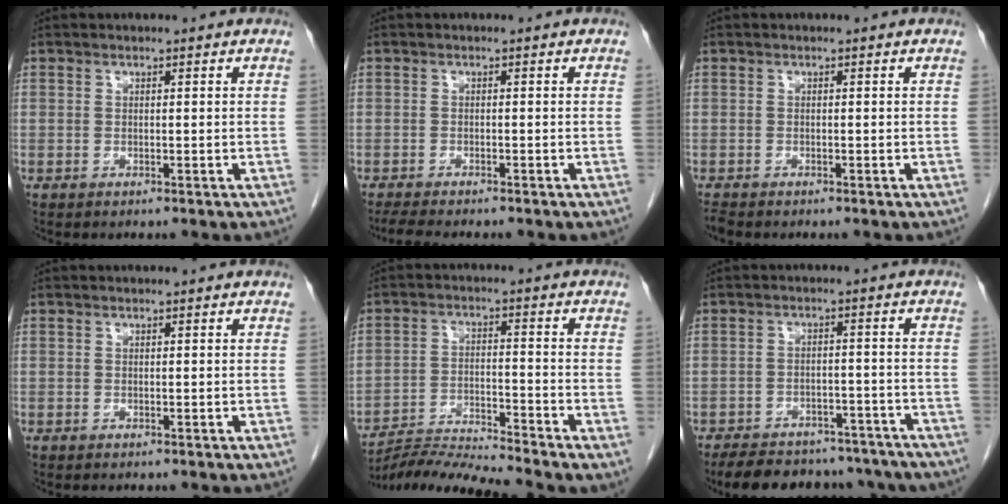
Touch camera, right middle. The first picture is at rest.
{"total": 5.0, "force": [-4.3, 0.5, 2.4], "torque": [-0.043, -0.016, -0.066]}
{"total": 1.0, "force": [-0.9, 0.1, 0.2], "torque": [-0.012, -0.005, -0.018]}
{"total": 0.0}
{"total": 8.3, "force": [-7.9, -2.0, 1.5], "torque": [-0.028, -0.007, -0.144]}
{"total": 19.3, "force": [-16.1, 7.8, 7.3], "torque": [-0.132, 0.002, -0.203]}